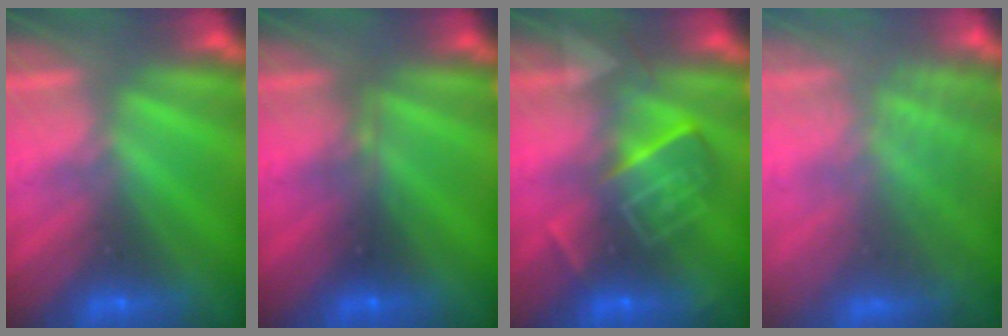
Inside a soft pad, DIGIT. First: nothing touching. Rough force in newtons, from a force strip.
{"total": 2.3}
{"total": 9.4}
{"total": 7.7}